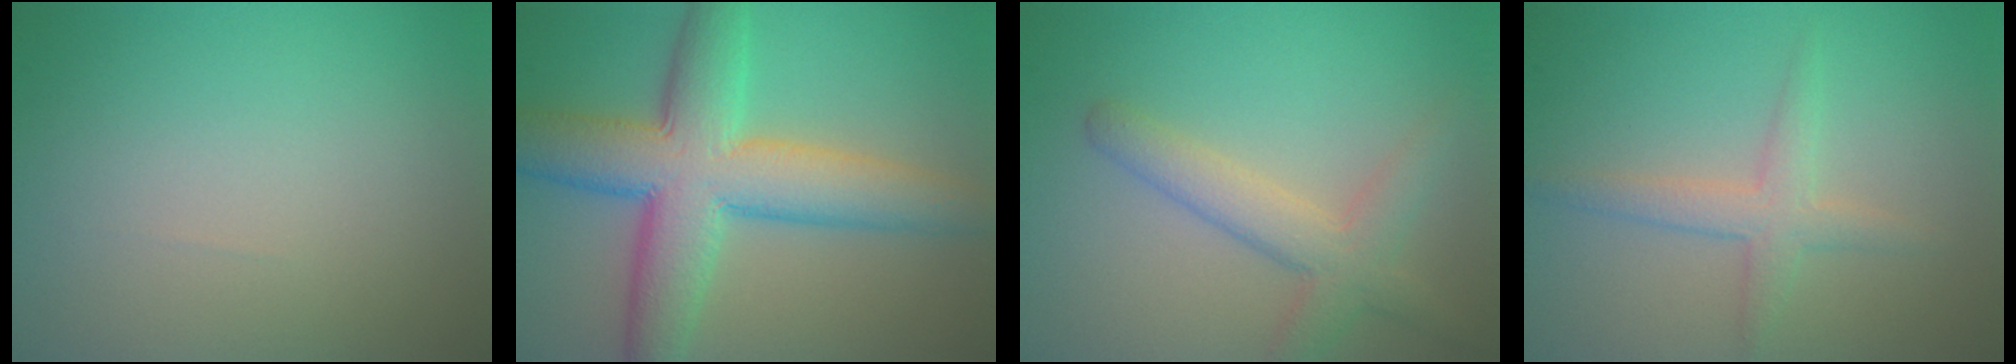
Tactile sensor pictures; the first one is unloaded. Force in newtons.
{"total": 9.7, "press": 9.6, "slide": 0.2}
{"total": 3.8, "press": 3.8, "slide": 0.2}
{"total": 2.5, "press": 2.5, "slide": 0.0}